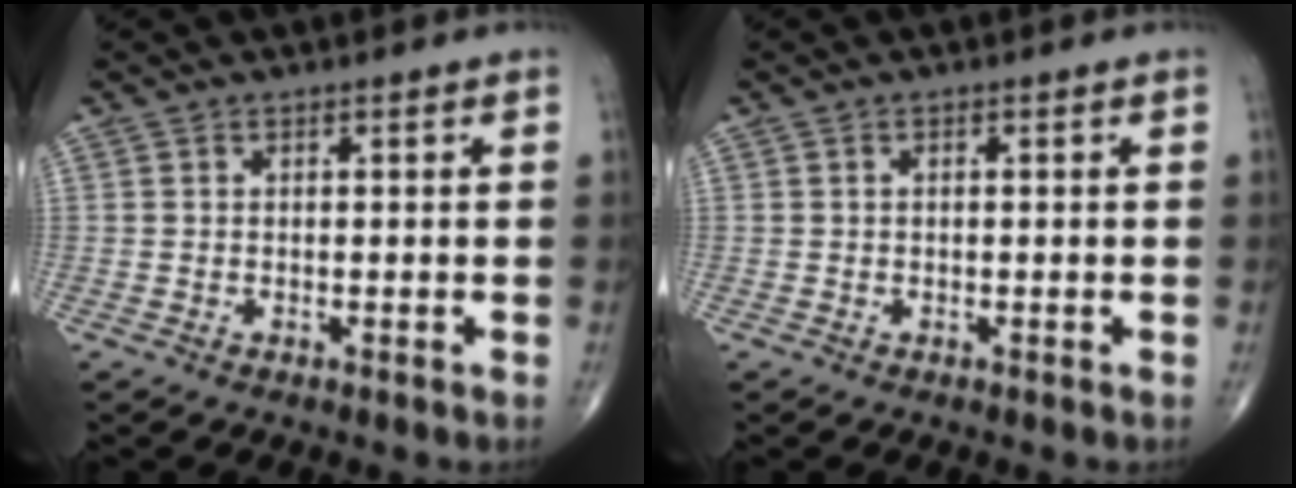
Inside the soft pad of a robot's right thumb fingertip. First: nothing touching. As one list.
[{"total": 0.0}]